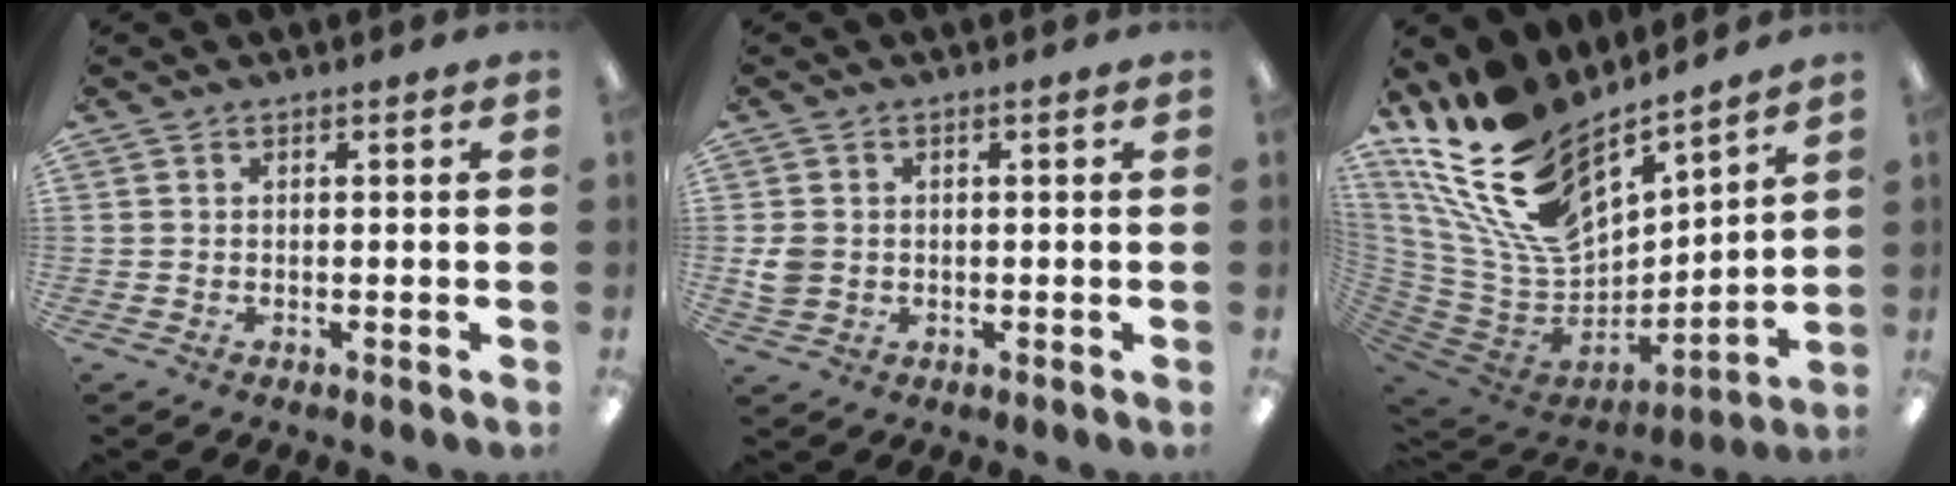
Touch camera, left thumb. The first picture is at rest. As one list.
[{"total": 3.6, "force": [0.1, 3.2, 1.7], "torque": [-0.029, 0.000, 0.000]}, {"total": 23.6, "force": [15.8, 11.7, 13.1], "torque": [-0.277, -0.099, 0.293]}]